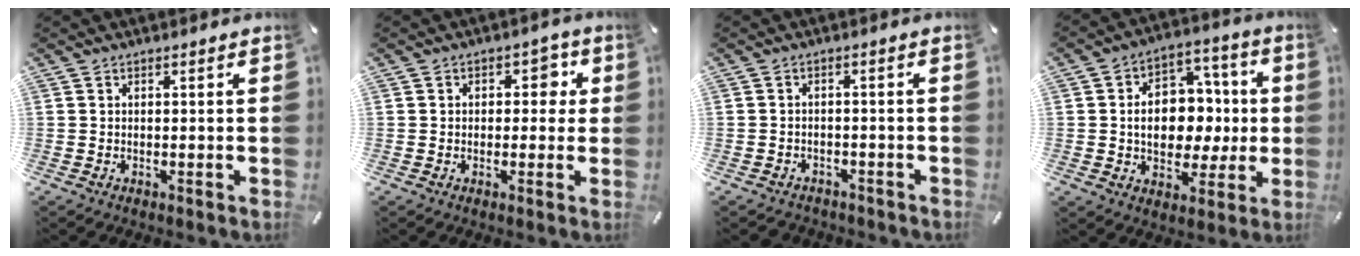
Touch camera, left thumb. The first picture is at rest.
{"total": 4.6, "force": [0.4, 3.6, 2.9], "torque": [-0.021, -0.001, -0.006]}
{"total": 2.5, "force": [-1.9, 1.5, 0.5], "torque": [-0.015, 0.010, -0.043]}
{"total": 13.0, "force": [-0.7, 10.5, 7.7], "torque": [-0.127, 0.008, -0.004]}